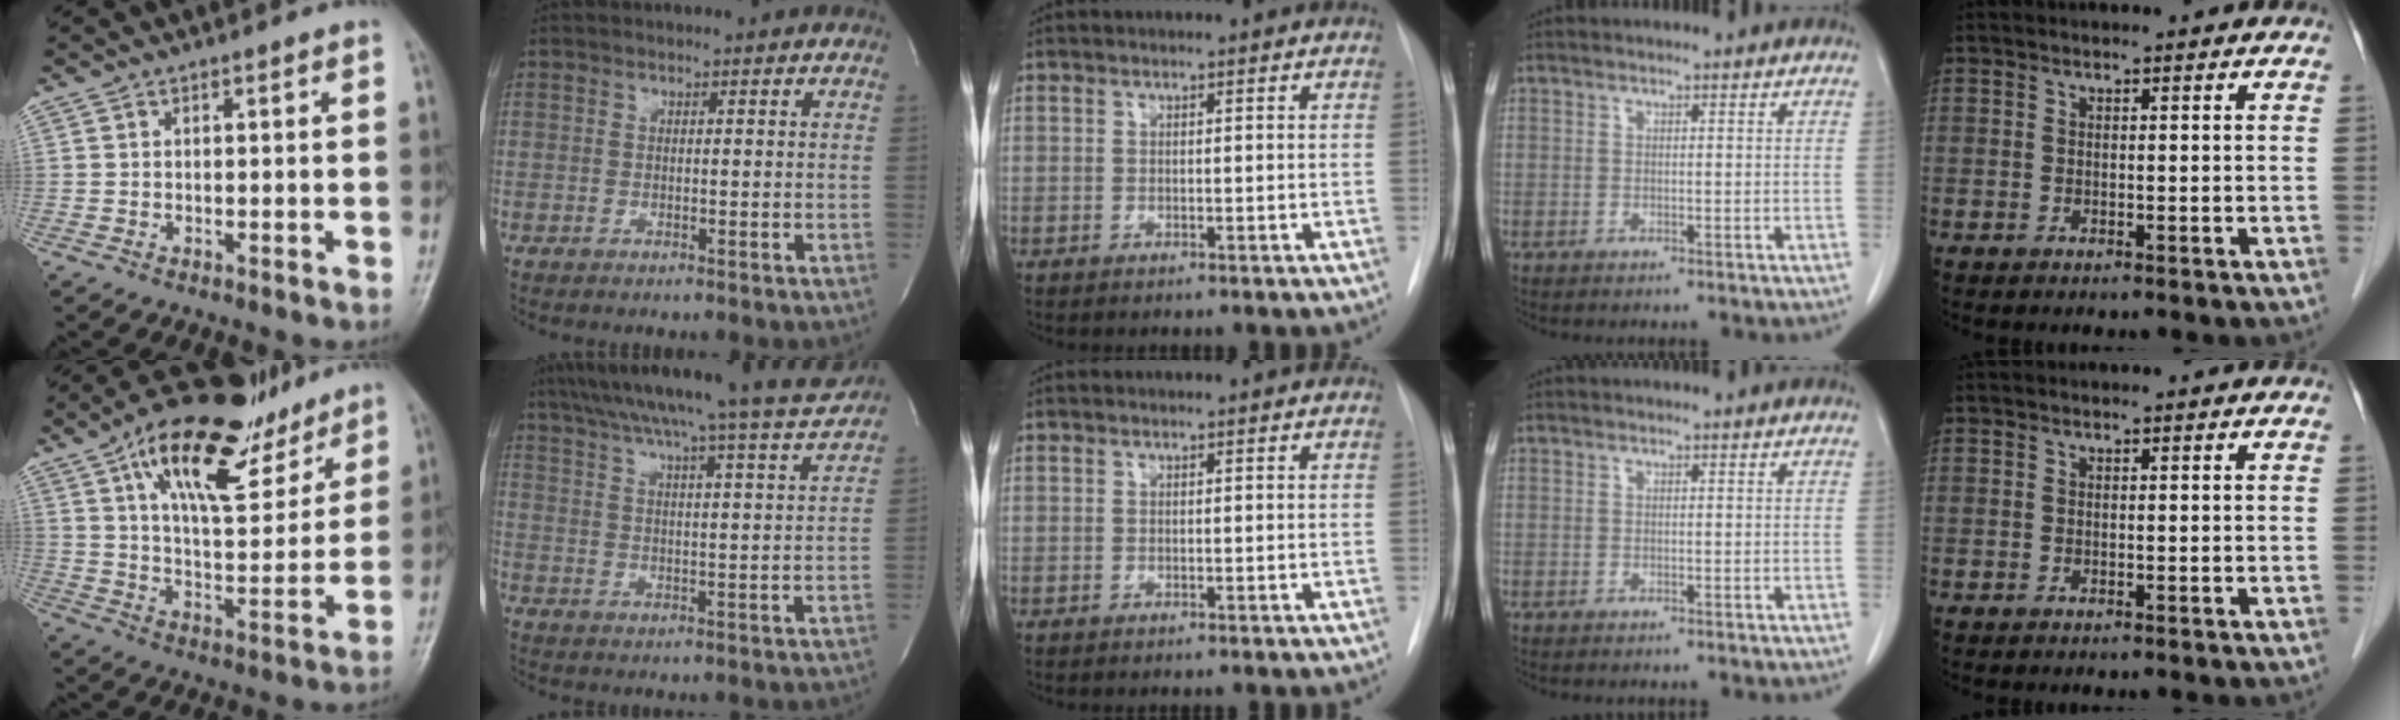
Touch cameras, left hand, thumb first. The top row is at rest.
{"thumb": {"total": 20.6, "force": [12.8, 8.6, 13.6], "torque": [-0.179, -0.045, 0.213]}, "index": {"total": 19.6, "force": [17.7, -1.6, 8.3], "torque": [-0.143, -0.032, 0.245]}}